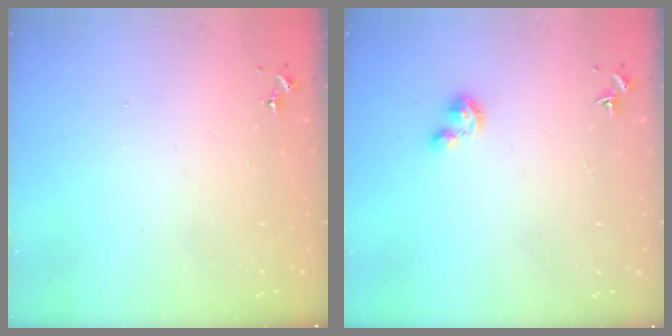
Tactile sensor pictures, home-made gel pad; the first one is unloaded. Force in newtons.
{"total": 3.4, "press": 3.4, "slide": 0.3}